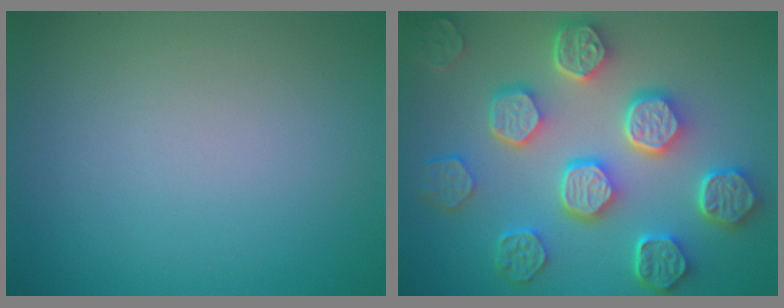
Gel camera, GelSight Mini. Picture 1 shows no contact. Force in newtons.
{"total": 8.3, "press": 6.5, "slide": 5.2}